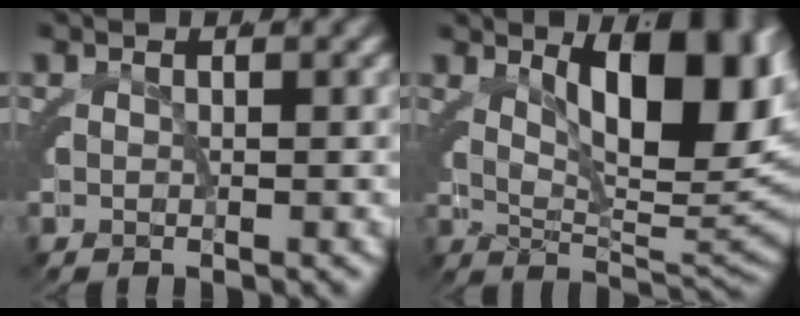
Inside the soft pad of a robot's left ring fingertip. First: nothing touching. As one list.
[{"total": 10.2, "force": [3.6, 3.9, 8.7], "torque": [-0.118, 0.015, 0.052]}]